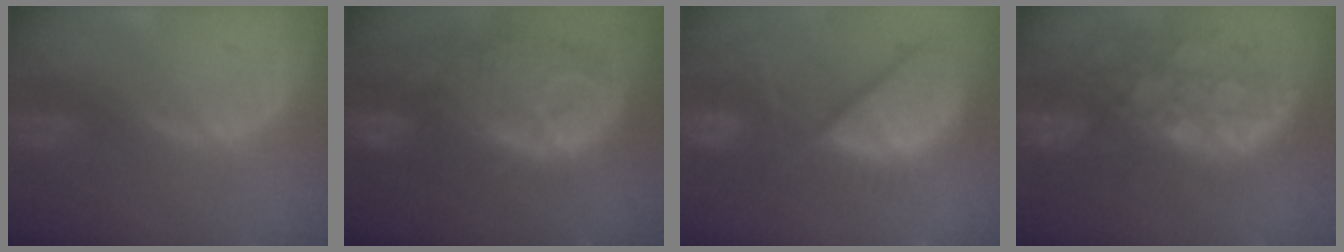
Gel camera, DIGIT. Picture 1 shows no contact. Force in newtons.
{"total": 13.3, "press": 11.6, "slide": 6.5}
{"total": 13.1, "press": 11.0, "slide": 7.2}
{"total": 11.7, "press": 9.9, "slide": 6.3}